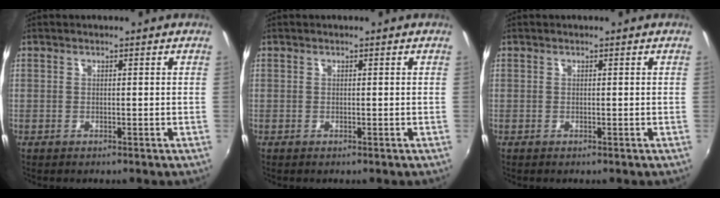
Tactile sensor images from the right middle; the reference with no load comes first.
{"total": 0.0}
{"total": 0.0}